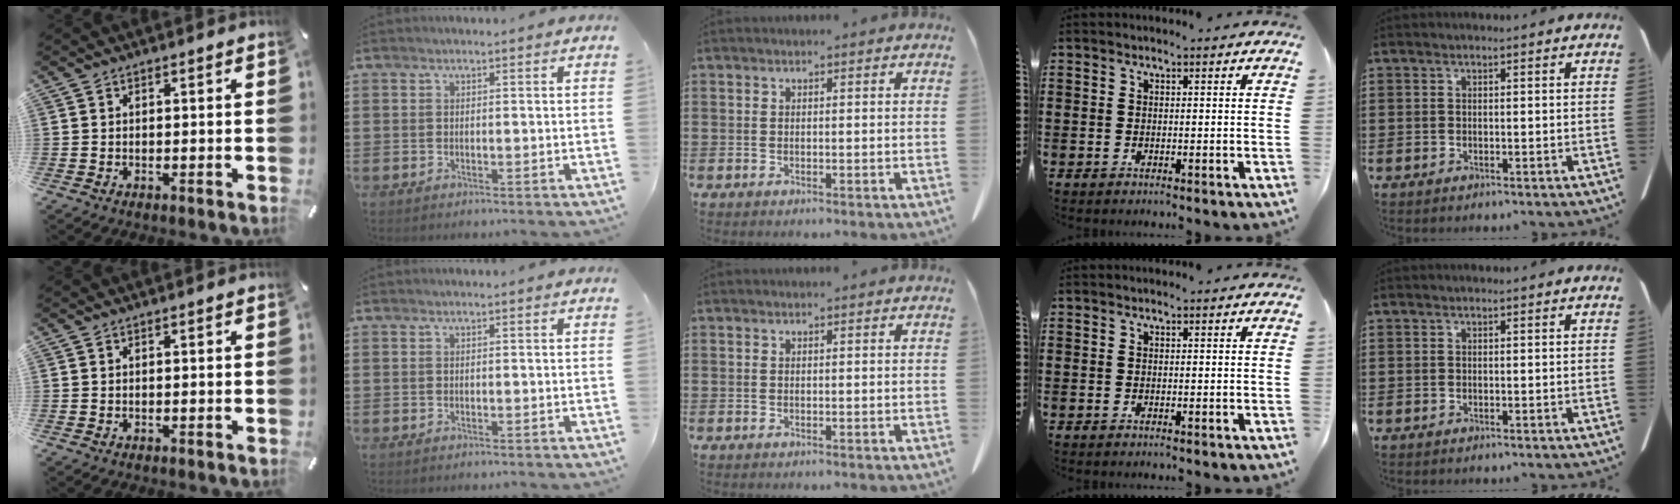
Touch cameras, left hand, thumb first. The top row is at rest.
{}